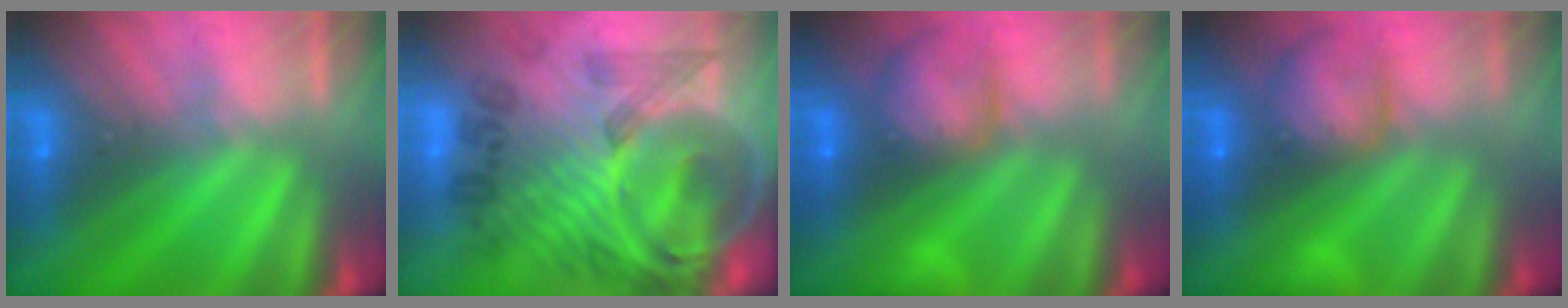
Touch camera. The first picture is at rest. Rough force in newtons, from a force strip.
{"total": 6.0}
{"total": 7.9}
{"total": 7.9}